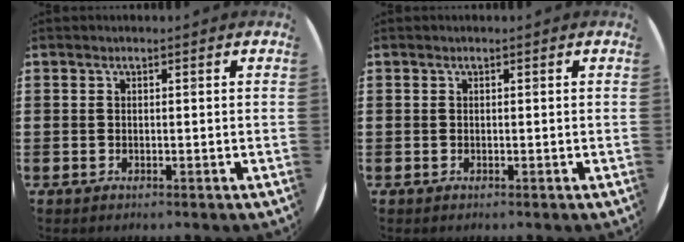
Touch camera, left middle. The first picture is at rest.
{"total": 0.0}